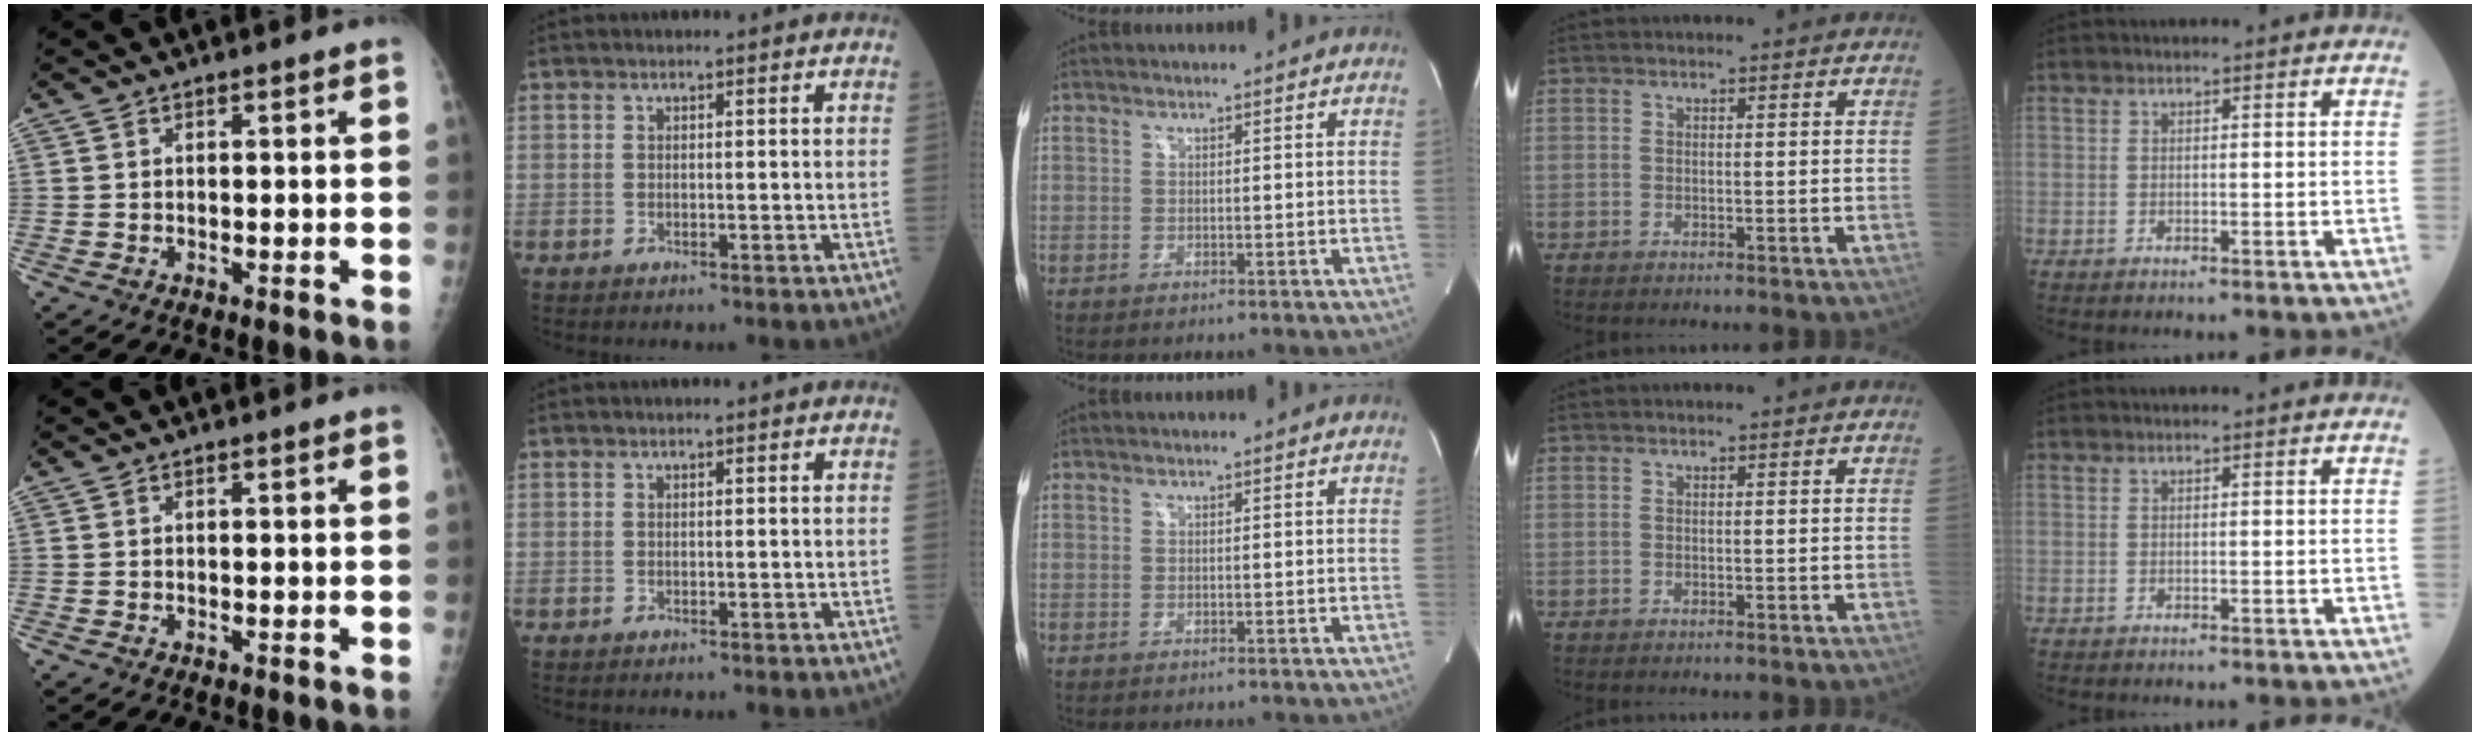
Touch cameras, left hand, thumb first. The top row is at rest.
{}